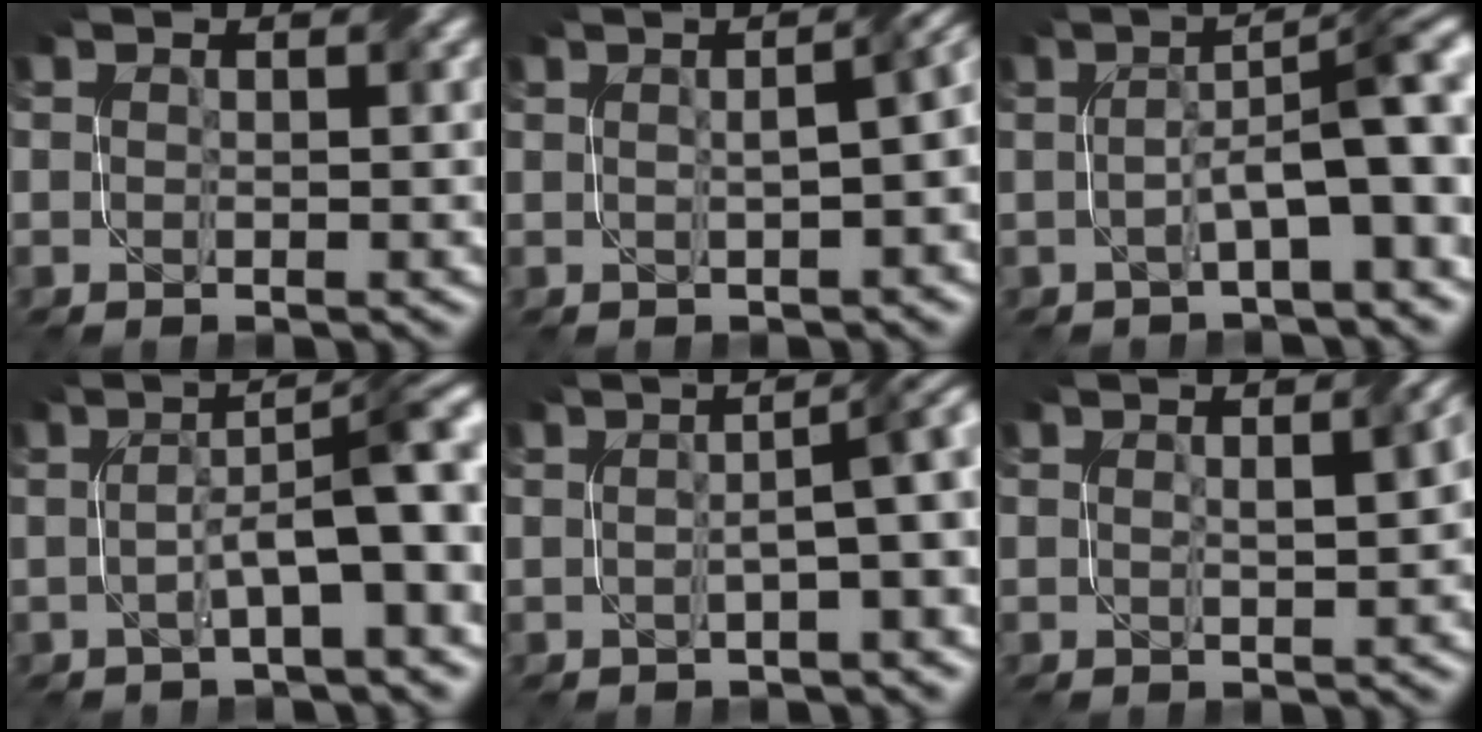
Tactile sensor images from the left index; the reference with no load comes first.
{"total": 6.6, "force": [0.2, 2.9, 5.9], "torque": [-0.040, 0.013, 0.003]}
{"total": 7.8, "force": [-0.9, 2.0, 7.5], "torque": [-0.112, 0.016, -0.019]}
{"total": 7.7, "force": [-0.8, 2.0, 7.4], "torque": [-0.111, 0.017, -0.016]}
{"total": 5.4, "force": [-0.1, 1.4, 5.2], "torque": [-0.058, 0.015, -0.005]}
{"total": 3.1, "force": [0.4, 0.7, 3.0], "torque": [-0.031, 0.012, 0.010]}